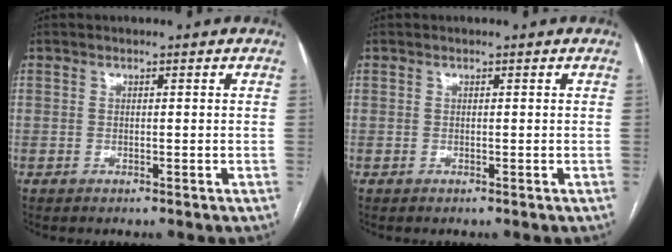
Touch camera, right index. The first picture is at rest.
{"total": 0.0}